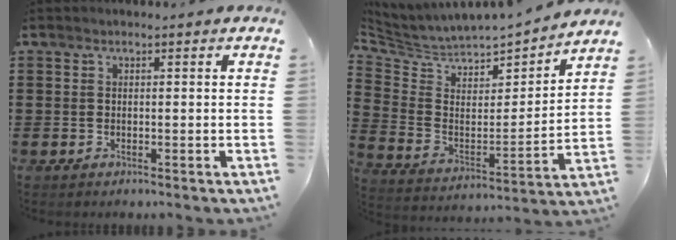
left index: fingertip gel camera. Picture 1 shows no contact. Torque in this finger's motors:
{"motor_torque": [1.22, -0.91, 0.28, 0.06]}